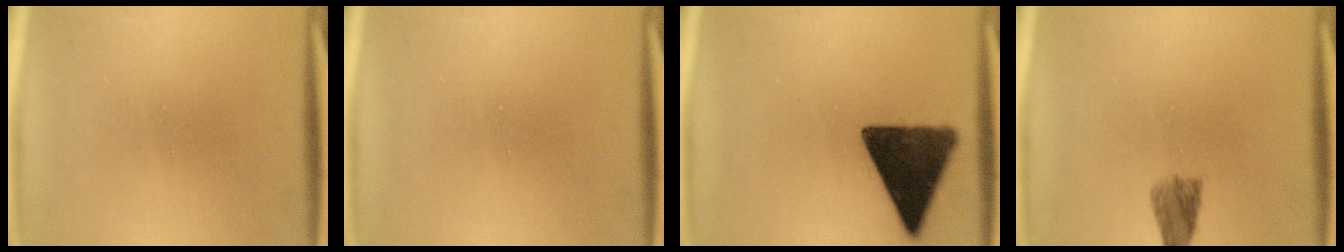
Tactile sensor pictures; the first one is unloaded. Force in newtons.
{"total": 0.0}
{"total": 13.9}
{"total": 3.8}